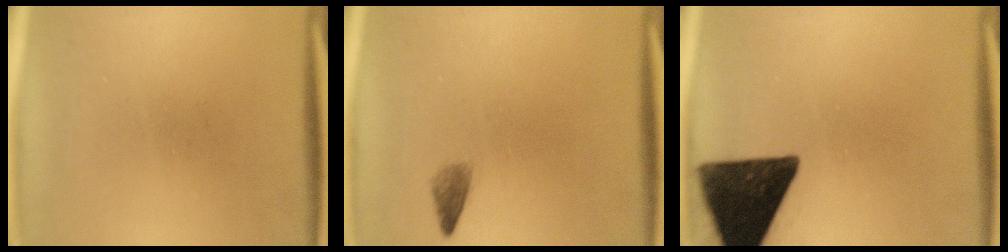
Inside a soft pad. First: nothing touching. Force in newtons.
{"total": 1.5}
{"total": 16.1}